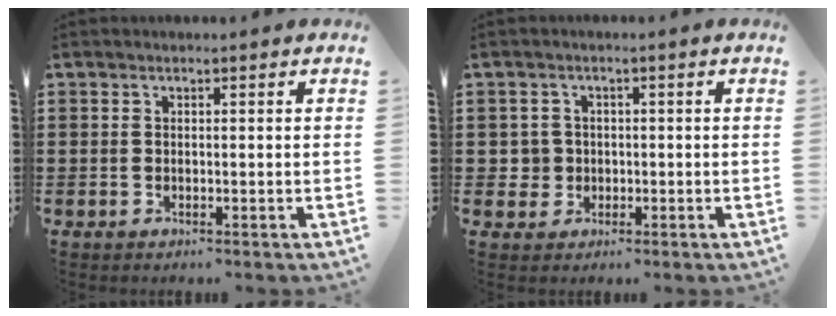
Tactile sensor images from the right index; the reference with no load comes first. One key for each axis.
{"total": 2.9, "fx": -0.4, "fy": 2.8, "fz": 0.6, "tx": -0.023, "ty": 0.008, "tz": -0.011}